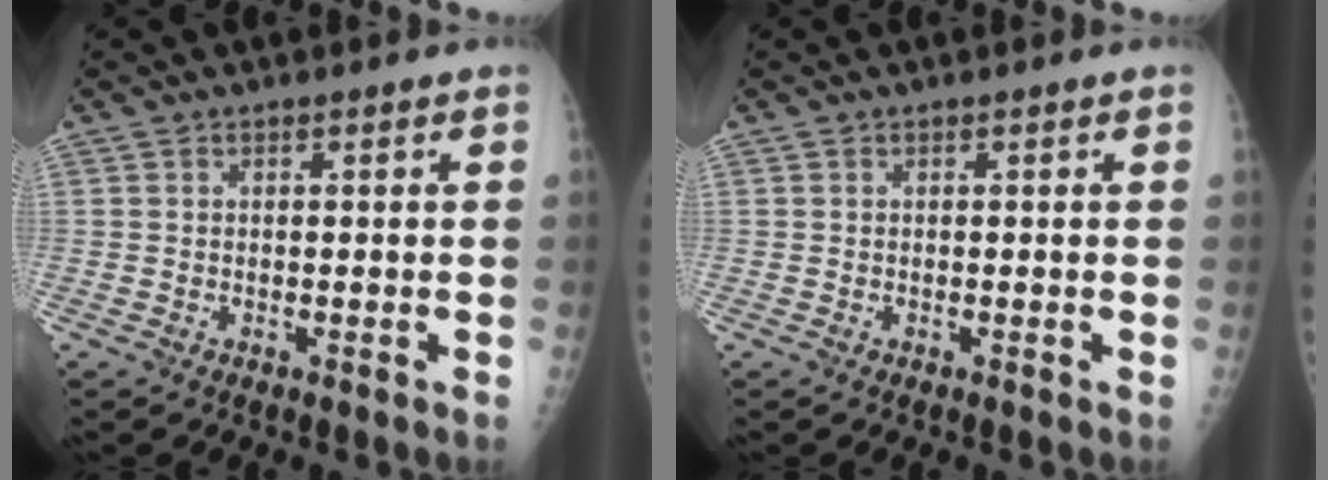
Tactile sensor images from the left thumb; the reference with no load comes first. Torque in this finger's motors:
{"motor_torque": [-0.45, 0.48, 0.04, 0.03, 0.00]}